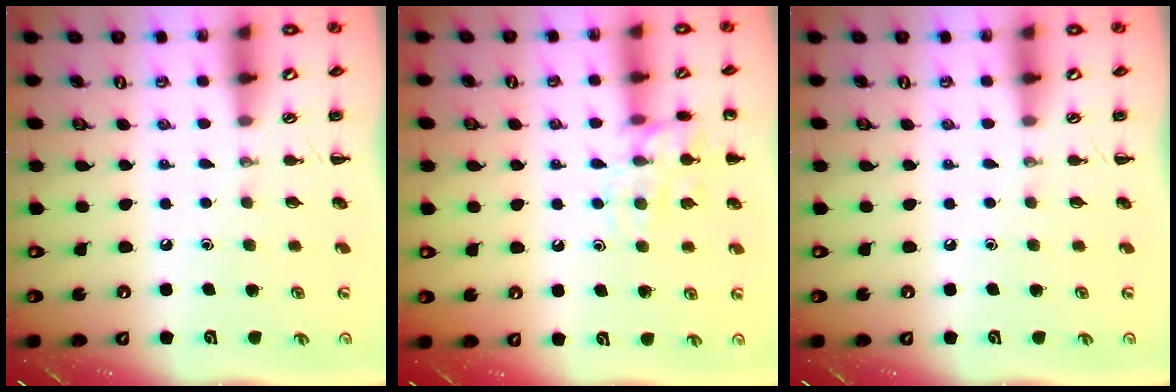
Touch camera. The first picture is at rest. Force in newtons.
{"total": 12.5, "press": 12.5, "slide": 0.6}
{"total": 0.0}